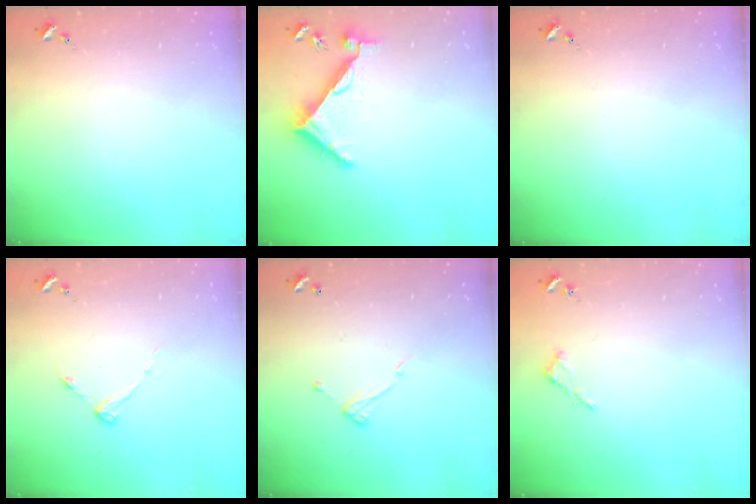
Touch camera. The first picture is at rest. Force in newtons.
{"total": 7.2, "press": 7.2, "slide": 0.3}
{"total": 0.0}
{"total": 3.7, "press": 3.7, "slide": 0.5}
{"total": 8.2, "press": 8.1, "slide": 0.4}
{"total": 2.6, "press": 2.6, "slide": 0.2}